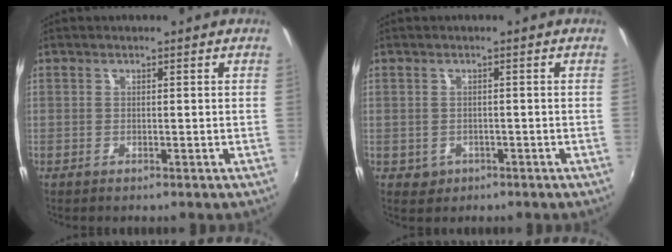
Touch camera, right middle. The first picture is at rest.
{"total": 2.4, "force": [-0.7, 2.2, 0.7], "torque": [-0.018, -0.002, -0.005]}